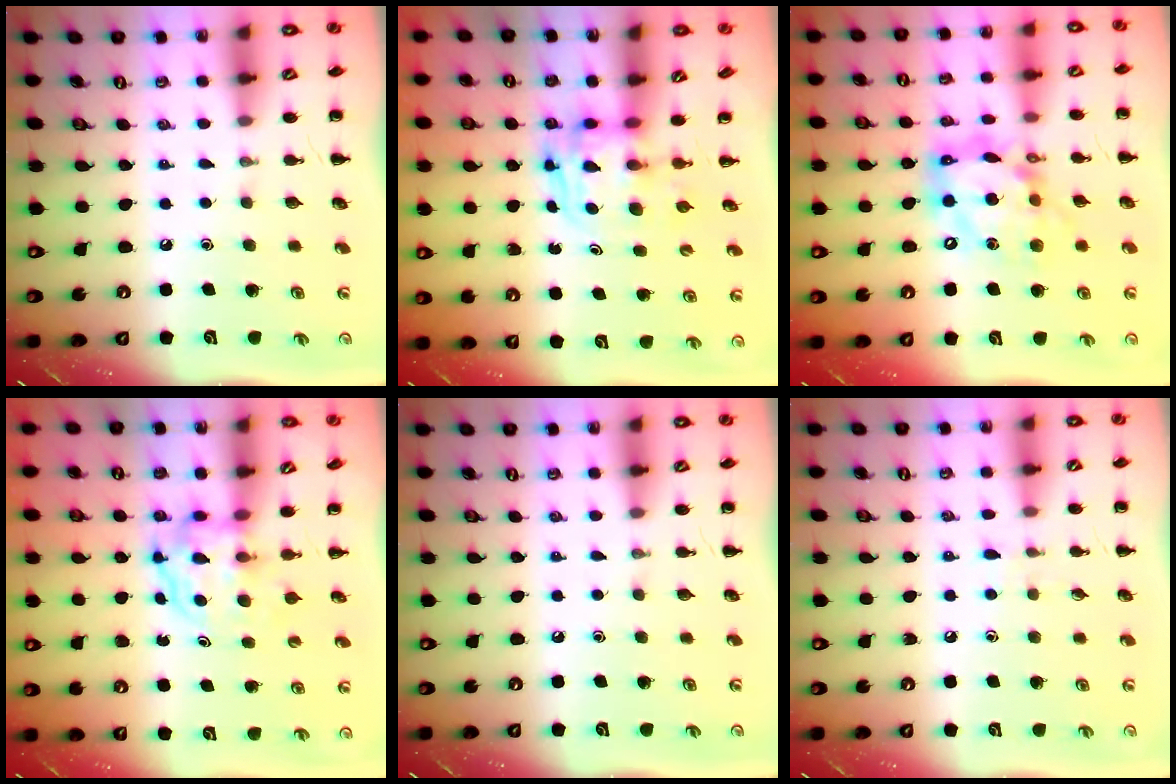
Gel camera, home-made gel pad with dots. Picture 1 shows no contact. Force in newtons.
{"total": 2.8, "press": 2.8, "slide": 0.2}
{"total": 14.0, "press": 13.6, "slide": 3.6}
{"total": 3.9, "press": 3.9, "slide": 0.2}
{"total": 0.0}
{"total": 4.7, "press": 4.2, "slide": 2.1}